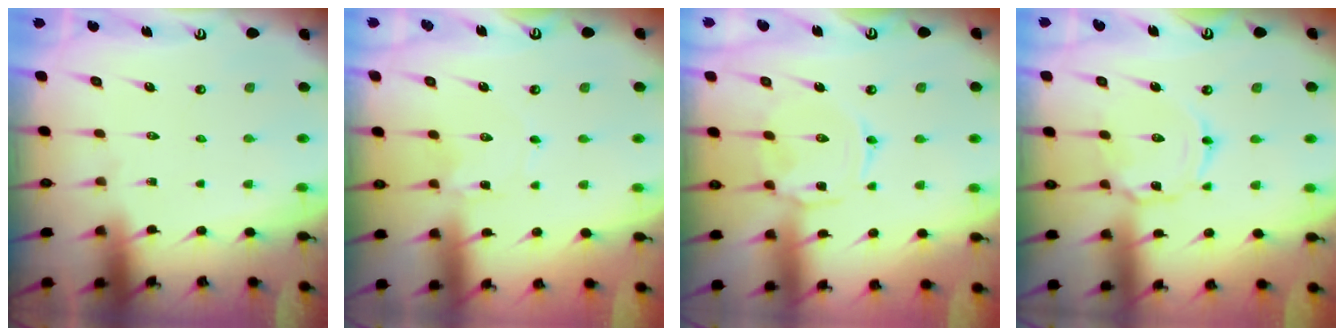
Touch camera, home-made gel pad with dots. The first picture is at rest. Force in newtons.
{"total": 0.0}
{"total": 1.9, "press": 1.9, "slide": 0.3}
{"total": 3.7, "press": 3.7, "slide": 0.3}